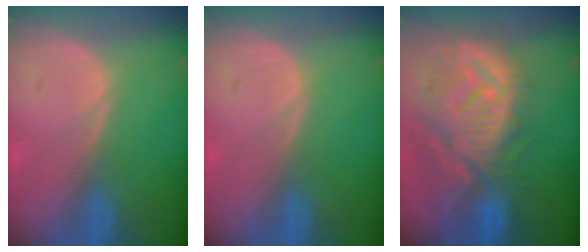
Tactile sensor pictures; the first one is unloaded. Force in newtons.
{"total": 0.0}
{"total": 12.6, "press": 11.1, "slide": 5.9}